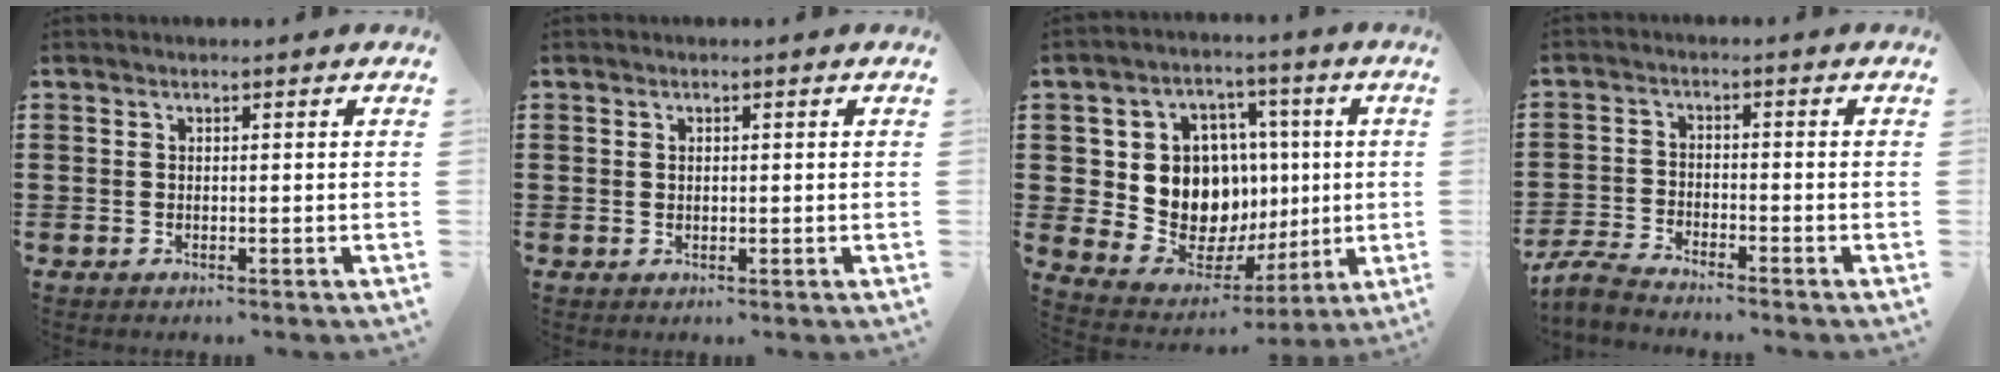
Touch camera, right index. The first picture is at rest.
{"total": 0.7, "force": [0.2, 0.5, 0.5], "torque": [-0.011, 0.002, 0.005]}
{"total": 12.1, "force": [1.8, 10.3, 6.1], "torque": [-0.141, -0.014, 0.044]}
{"total": 3.8, "force": [-3.7, 0.2, 1.0], "torque": [-0.041, -0.005, -0.081]}